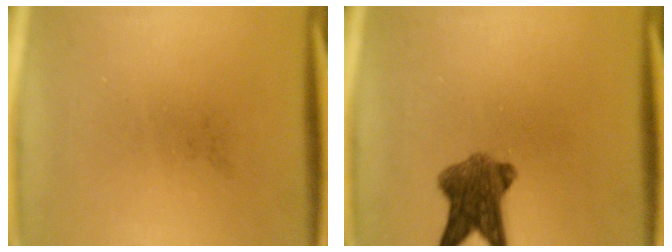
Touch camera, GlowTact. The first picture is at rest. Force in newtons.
{"total": 7.3}